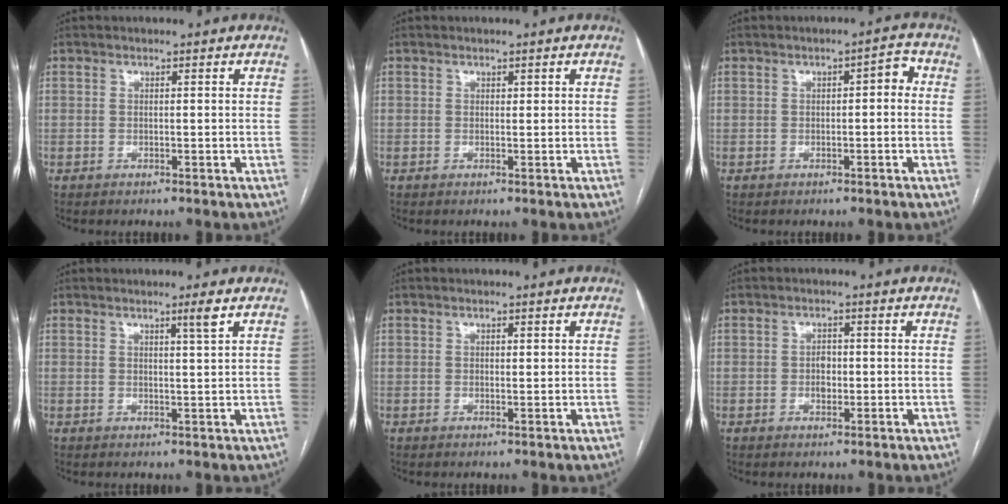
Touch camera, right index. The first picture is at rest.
{"total": 0.0}
{"total": 2.6, "force": [0.1, 1.0, 2.4], "torque": [-0.028, 0.017, -0.003]}
{"total": 2.0, "force": [1.1, -0.7, 1.5], "torque": [-0.027, -0.007, 0.021]}
{"total": 0.6, "force": [0.3, 0.3, 0.5], "torque": [-0.008, 0.000, 0.003]}
{"total": 2.0, "force": [-0.3, 1.4, 1.4], "torque": [-0.020, 0.005, -0.005]}